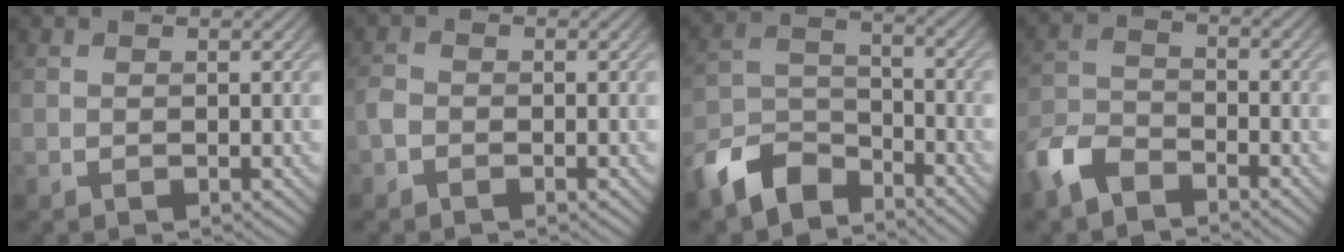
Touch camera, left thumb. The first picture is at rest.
{"total": 1.7, "force": [-1.1, 1.0, 0.8], "torque": [-0.018, 0.001, -0.030]}
{"total": 8.8, "force": [-6.8, 3.9, 3.9], "torque": [-0.082, -0.004, -0.151]}
{"total": 6.2, "force": [-4.7, 2.5, 3.1], "torque": [-0.070, -0.004, -0.110]}